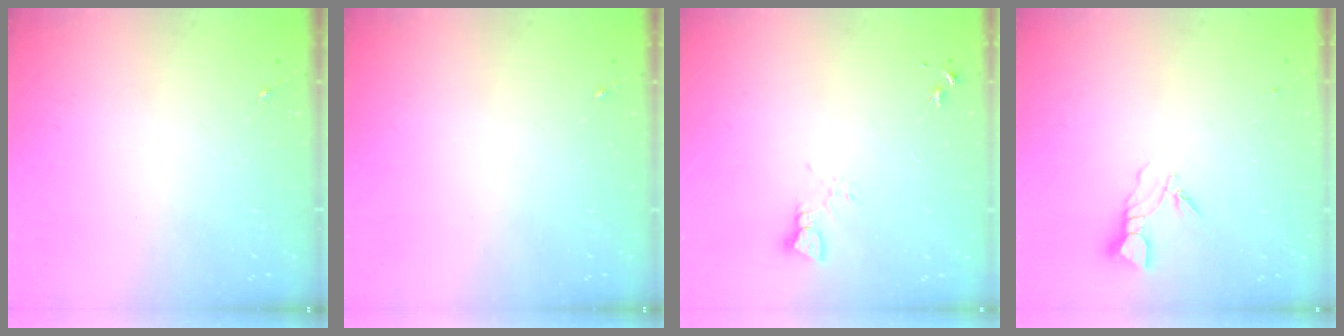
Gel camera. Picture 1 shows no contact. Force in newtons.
{"total": 0.0}
{"total": 3.2, "press": 3.2, "slide": 0.1}
{"total": 4.3, "press": 4.3, "slide": 0.3}